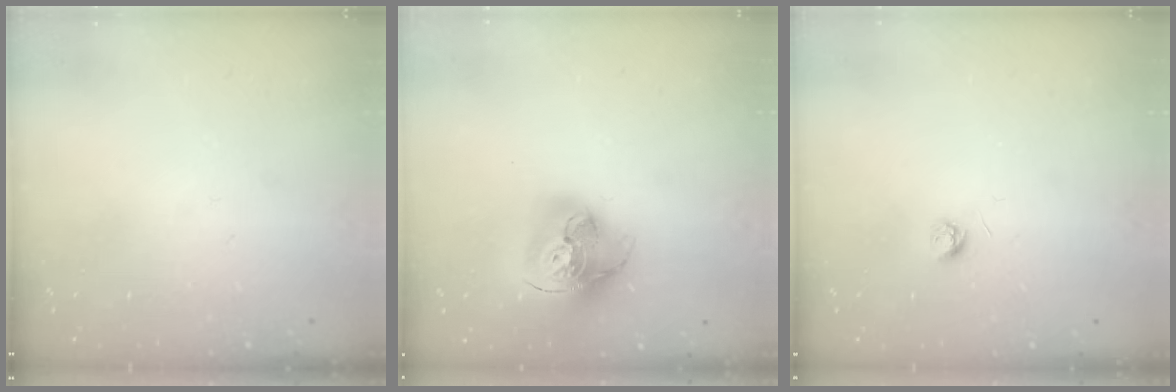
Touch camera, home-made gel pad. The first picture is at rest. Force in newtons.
{"total": 21.0, "press": 20.9, "slide": 2.1}
{"total": 3.7, "press": 3.7, "slide": 0.3}